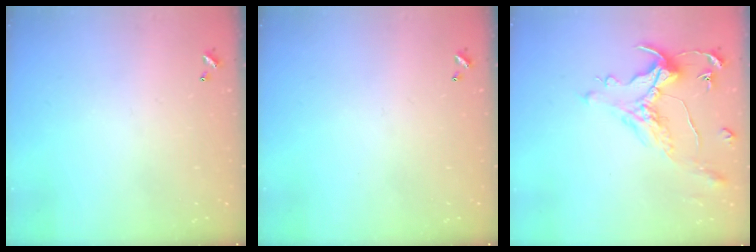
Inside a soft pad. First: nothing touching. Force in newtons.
{"total": 0.0}
{"total": 0.9, "press": 0.2, "slide": 0.9}